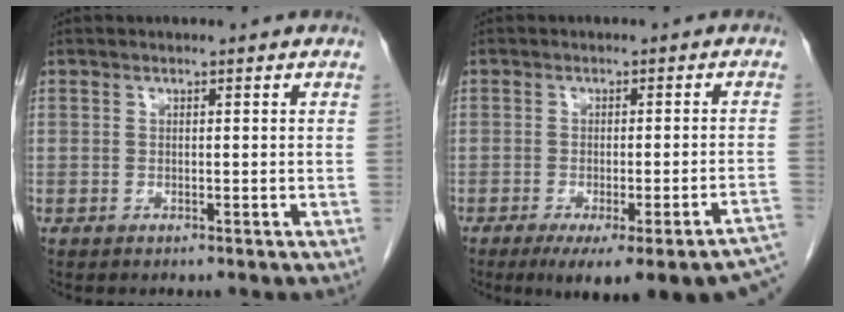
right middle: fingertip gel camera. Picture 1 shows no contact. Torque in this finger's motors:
{"motor_torque": [0.45, -0.41, 0.18, 0.08]}